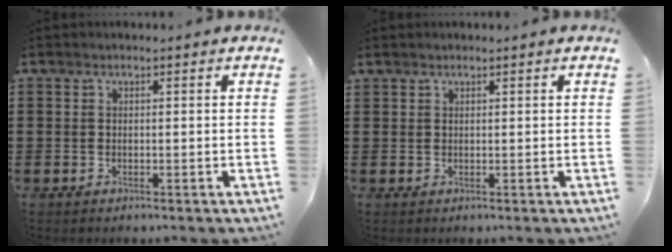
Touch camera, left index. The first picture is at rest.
{"total": 0.8, "force": [0.7, 0.3, 0.1], "torque": [-0.004, 0.000, 0.014]}